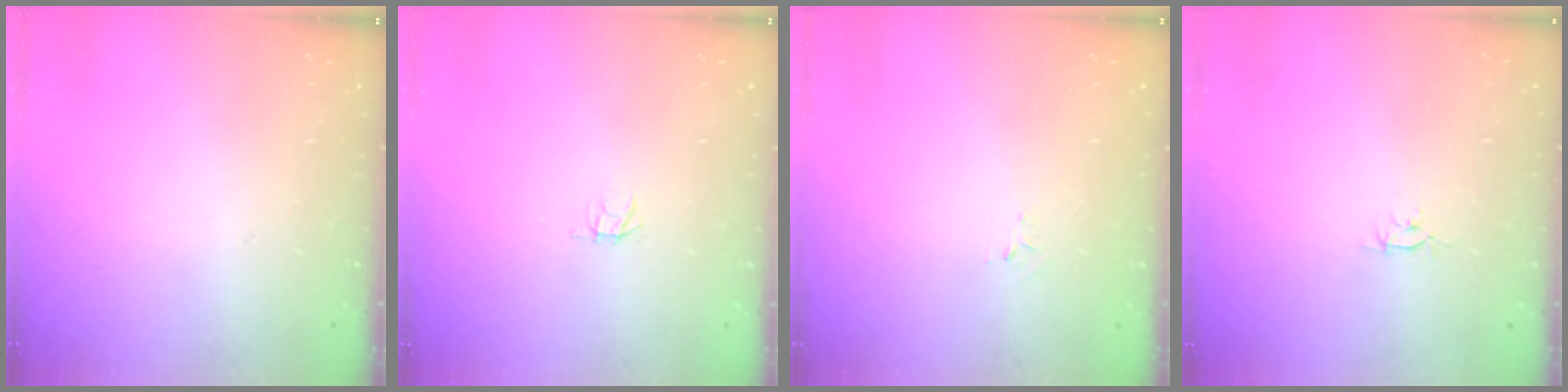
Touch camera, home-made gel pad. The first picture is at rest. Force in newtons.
{"total": 1.8, "press": 1.8, "slide": 0.1}
{"total": 2.6, "press": 2.6, "slide": 0.4}
{"total": 2.6, "press": 2.6, "slide": 0.3}